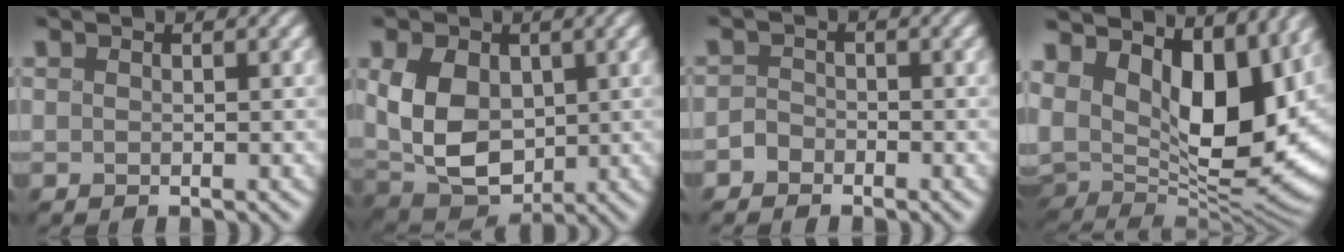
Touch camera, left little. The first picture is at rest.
{"total": 7.1, "force": [0.4, 4.9, 5.1], "torque": [-0.110, -0.006, 0.002]}
{"total": 1.7, "force": [-1.3, 1.1, 0.1], "torque": [0.009, 0.004, -0.033]}
{"total": 13.9, "force": [3.7, 9.0, 9.9], "torque": [-0.195, 0.007, 0.056]}